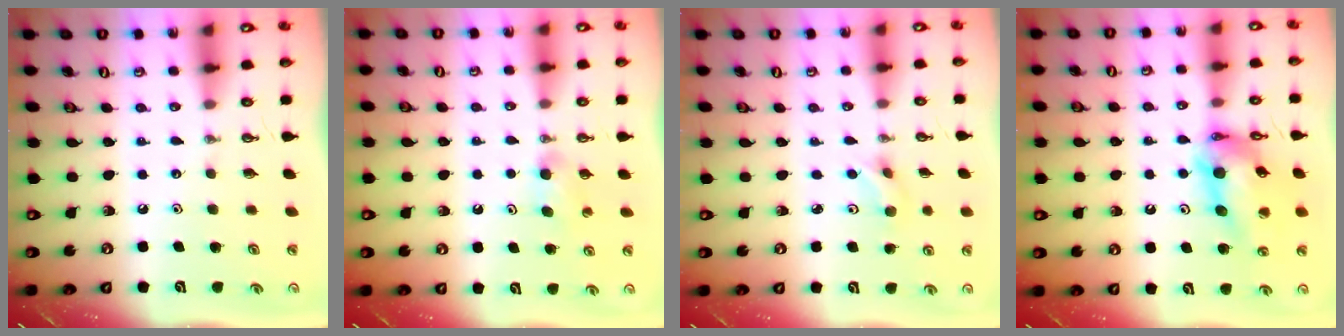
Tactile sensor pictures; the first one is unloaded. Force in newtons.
{"total": 7.9, "press": 2.0, "slide": 7.7}
{"total": 4.2, "press": 4.1, "slide": 1.0}
{"total": 15.1, "press": 15.0, "slide": 1.4}